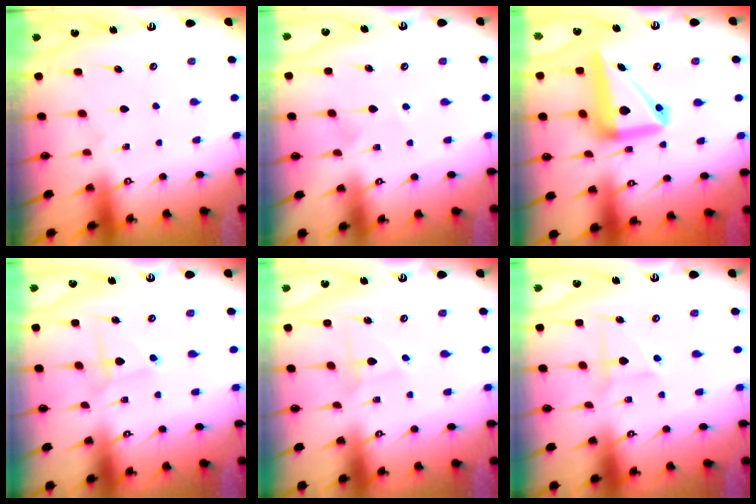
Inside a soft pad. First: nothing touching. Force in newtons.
{"total": 2.5, "press": 2.3, "slide": 0.9}
{"total": 15.7, "press": 15.5, "slide": 2.4}
{"total": 1.4, "press": 1.4, "slide": 0.1}
{"total": 2.0, "press": 2.0, "slide": 0.2}
{"total": 2.5, "press": 2.5, "slide": 0.2}